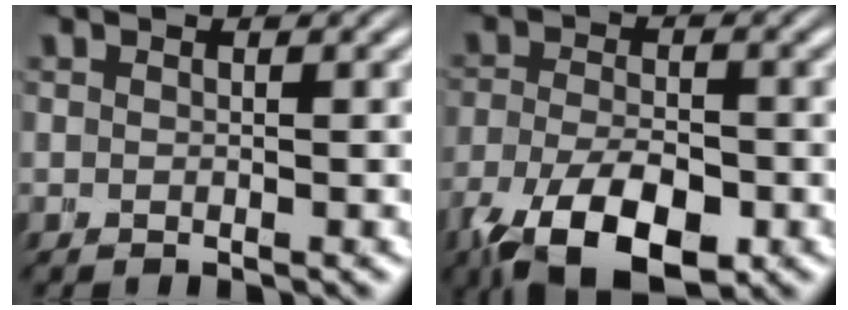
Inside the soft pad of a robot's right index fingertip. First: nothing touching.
{"total": 8.6, "force": [-5.3, 4.6, 5.0], "torque": [-0.109, -0.054, -0.046]}